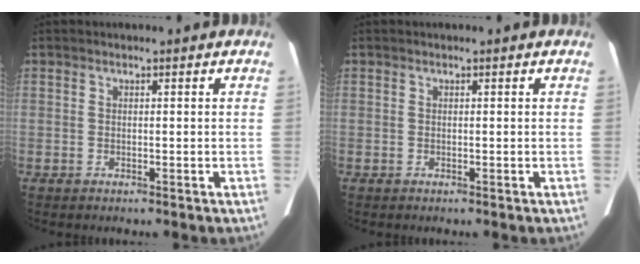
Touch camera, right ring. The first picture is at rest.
{"total": 0.0}